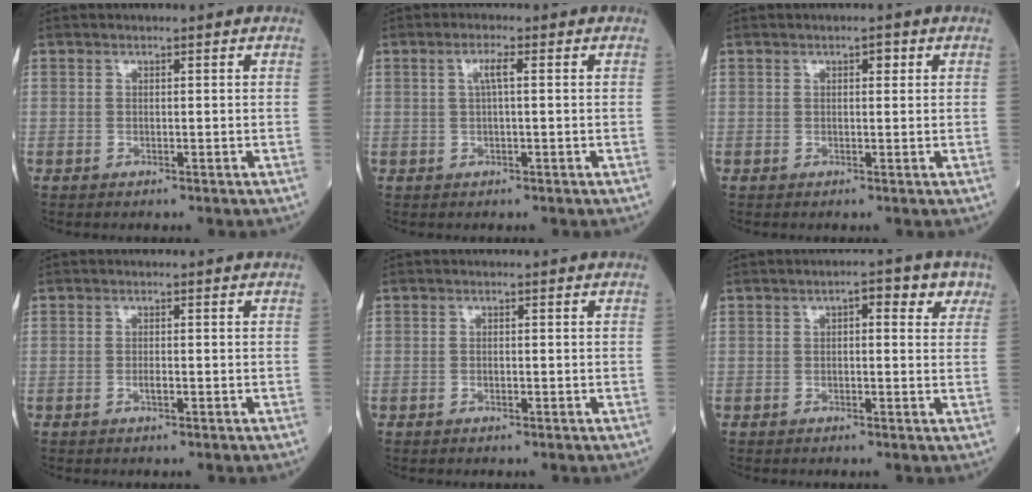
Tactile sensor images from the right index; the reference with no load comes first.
{"total": 2.3, "force": [0.5, 0.2, 2.2], "torque": [-0.044, 0.006, 0.008]}
{"total": 1.1, "force": [0.5, 0.5, 0.9], "torque": [-0.010, 0.001, 0.004]}
{"total": 0.9, "force": [-0.4, 0.0, 0.8], "torque": [-0.019, 0.000, -0.008]}
{"total": 0.7, "force": [-0.4, 0.2, 0.6], "torque": [-0.013, -0.001, -0.006]}
{"total": 4.6, "force": [2.0, 1.9, 3.7], "torque": [-0.040, 0.019, 0.019]}